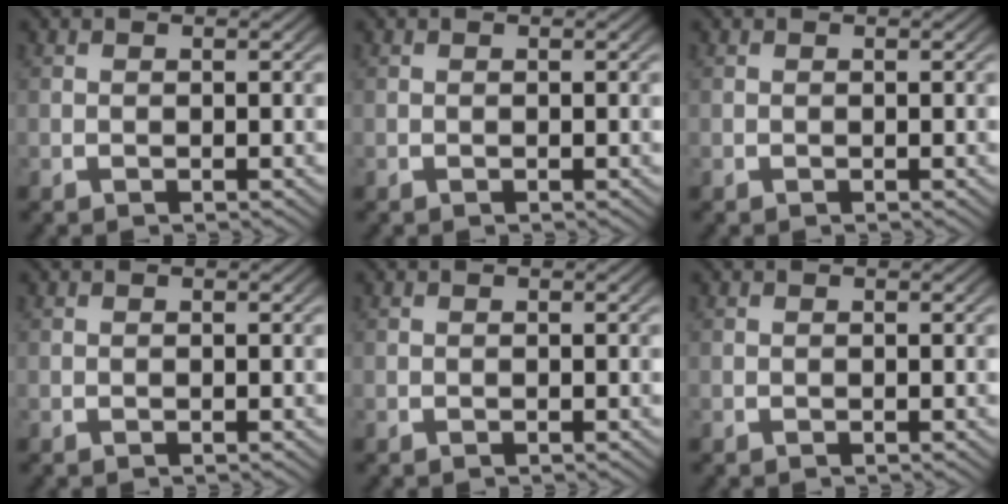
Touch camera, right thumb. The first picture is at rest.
{"total": 0.0}
{"total": 0.0}
{"total": 0.0}
{"total": 0.0}
{"total": 0.0}